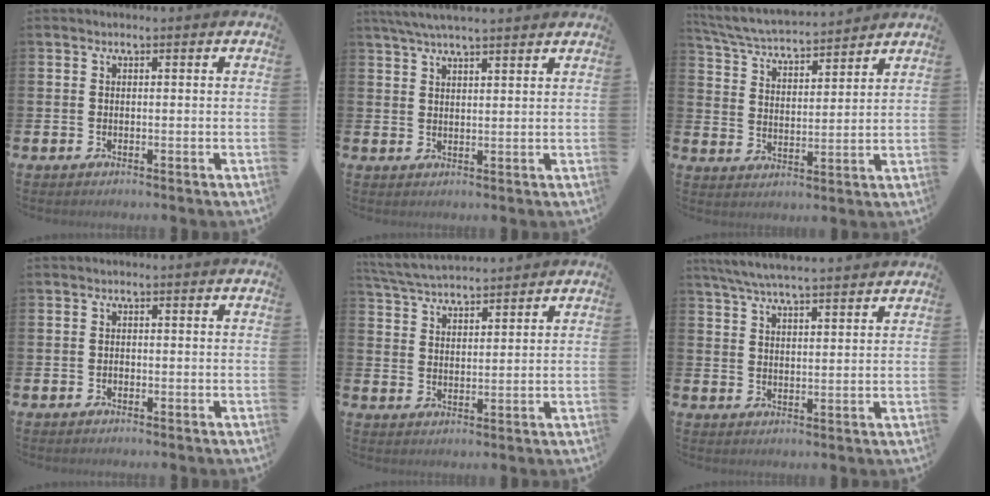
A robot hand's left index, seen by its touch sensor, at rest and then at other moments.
{"total": 4.6, "force": [4.1, 0.3, 2.0], "torque": [-0.049, -0.007, 0.075]}
{"total": 5.3, "force": [5.2, 0.4, 0.9], "torque": [-0.043, -0.037, 0.089]}
{"total": 0.7, "force": [-0.4, 0.5, 0.2], "torque": [-0.012, 0.005, -0.008]}
{"total": 4.9, "force": [4.8, 0.5, 0.6], "torque": [-0.032, -0.024, 0.088]}
{"total": 5.7, "force": [5.5, 0.1, 1.6], "torque": [-0.055, -0.021, 0.101]}